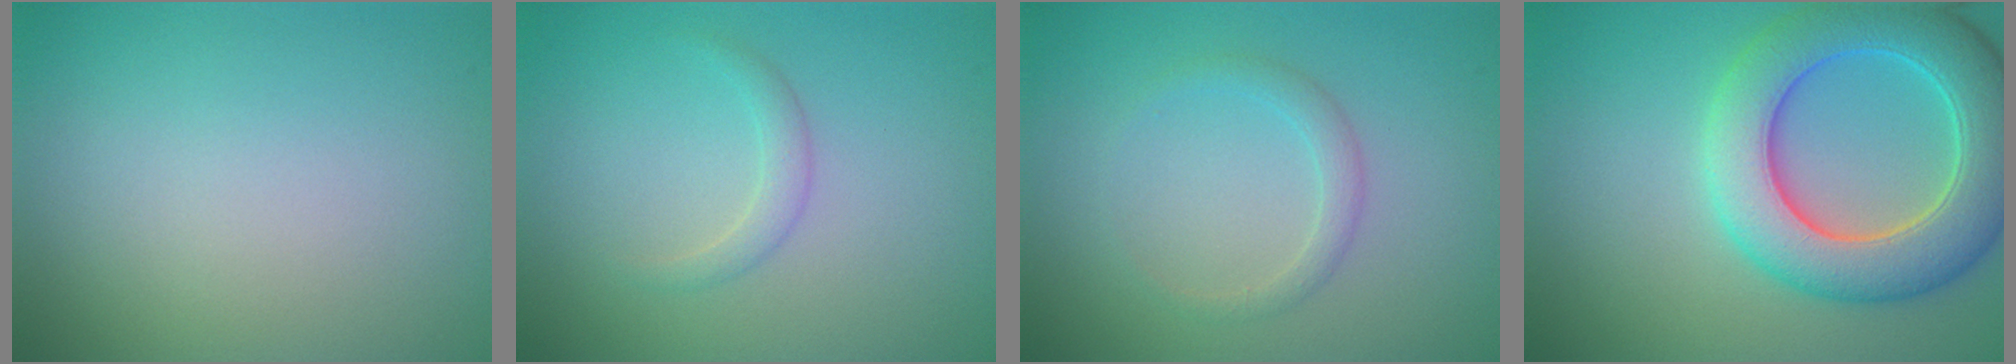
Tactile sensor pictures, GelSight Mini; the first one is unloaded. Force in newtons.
{"total": 1.2, "press": 1.2, "slide": 0.0}
{"total": 1.5, "press": 1.5, "slide": 0.2}
{"total": 8.4, "press": 8.4, "slide": 0.3}